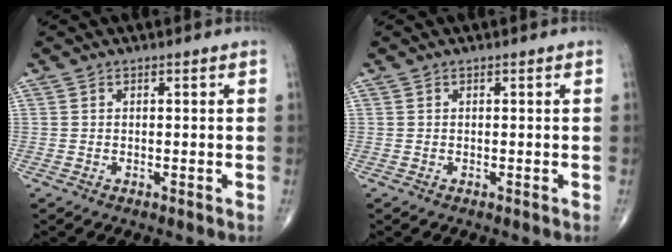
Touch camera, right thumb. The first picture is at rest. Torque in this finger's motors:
{"motor_torque": [0.00, 0.00, 0.00, 0.00, 0.00]}